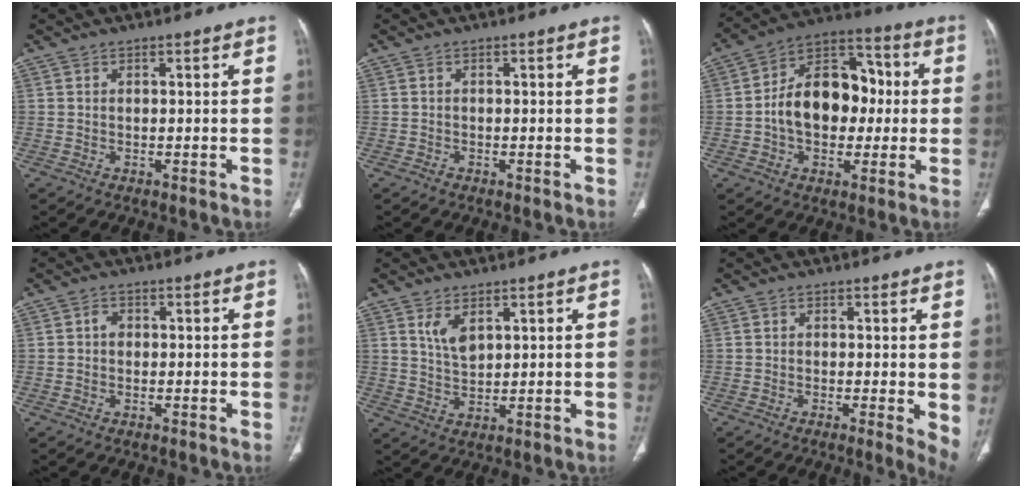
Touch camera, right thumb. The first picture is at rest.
{"total": 0.5, "force": [-0.3, 0.4, 0.1], "torque": [-0.002, 0.001, -0.008]}
{"total": 16.7, "force": [-0.3, 11.5, 12.1], "torque": [-0.156, 0.040, -0.011]}
{"total": 1.7, "force": [0.1, 1.4, 1.0], "torque": [-0.011, 0.004, -0.003]}
{"total": 4.4, "force": [2.3, 2.2, 3.1], "torque": [-0.055, -0.014, 0.051]}
{"total": 4.3, "force": [-0.1, 1.1, 4.1], "torque": [-0.051, -0.010, -0.006]}